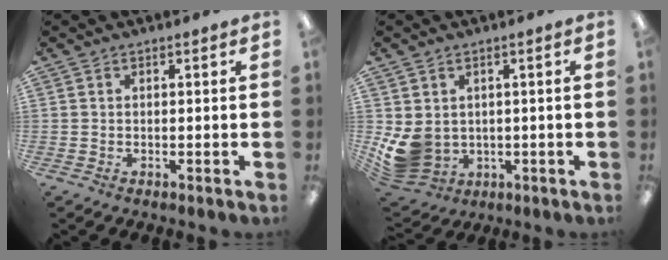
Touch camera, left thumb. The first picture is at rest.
{"total": 8.1, "force": [0.1, 6.9, 4.3], "torque": [-0.111, -0.014, 0.009]}